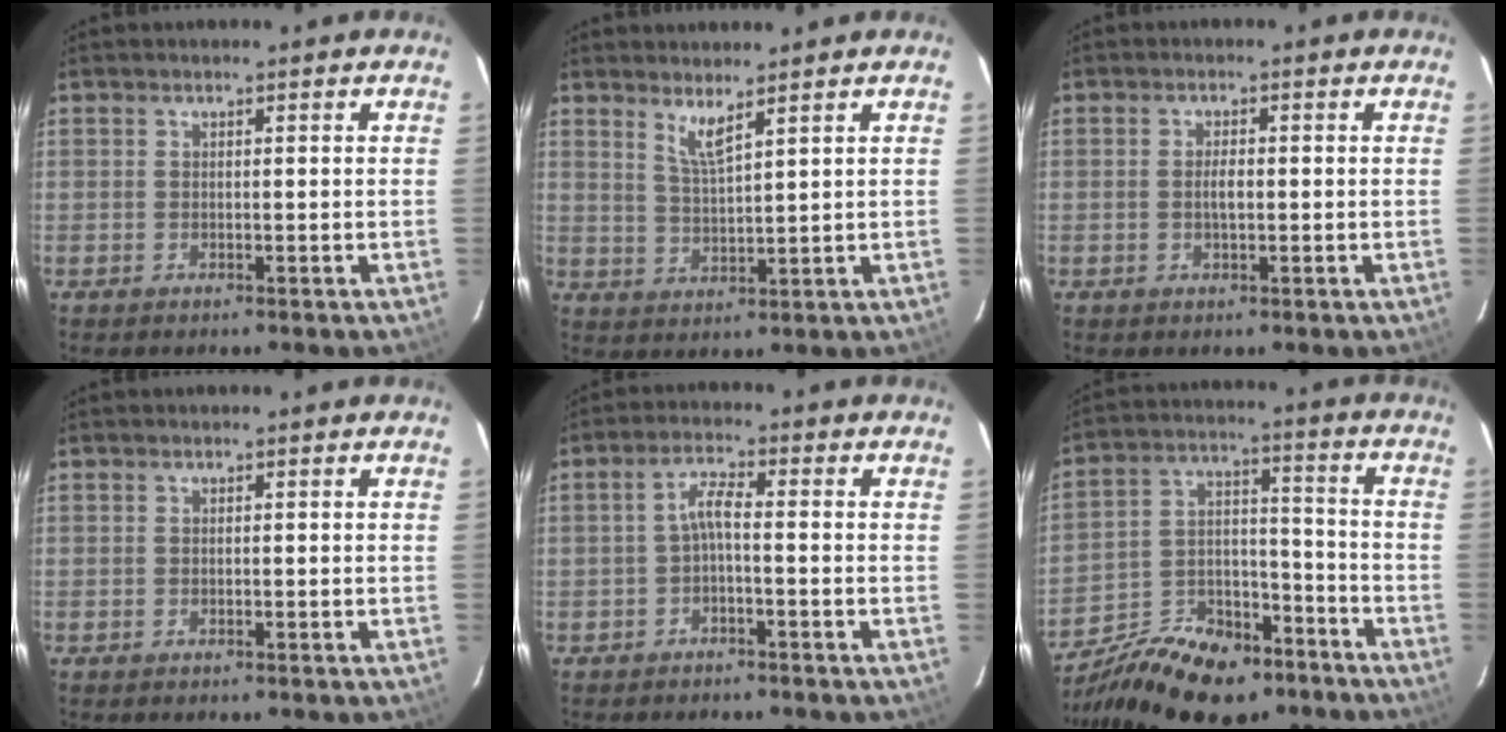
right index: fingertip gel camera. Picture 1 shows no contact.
{"total": 4.0, "force": [3.0, 0.1, 2.7], "torque": [-0.053, -0.007, 0.057]}
{"total": 2.2, "force": [-0.3, 0.9, 2.0], "torque": [-0.037, -0.001, -0.004]}
{"total": 0.0}
{"total": 3.1, "force": [-1.0, 0.4, 2.9], "torque": [-0.063, 0.009, -0.020]}
{"total": 19.8, "force": [-14.5, 9.4, 9.7], "torque": [-0.198, 0.011, -0.229]}